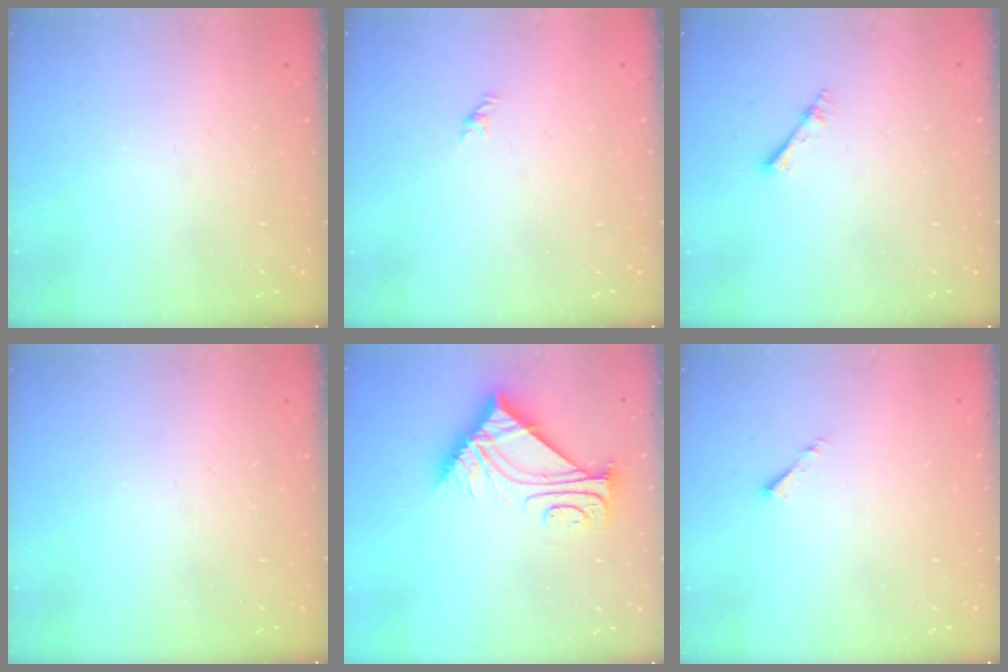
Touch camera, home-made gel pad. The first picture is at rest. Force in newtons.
{"total": 0.5, "press": 0.3, "slide": 0.4}
{"total": 4.0, "press": 3.9, "slide": 0.5}
{"total": 0.0}
{"total": 10.2, "press": 10.2, "slide": 0.4}
{"total": 1.1, "press": 1.0, "slide": 0.3}